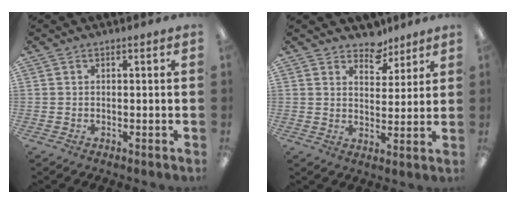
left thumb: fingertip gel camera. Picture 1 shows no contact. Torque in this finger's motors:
{"motor_torque": [-0.13, -0.16, 0.02, -0.11, 0.08]}